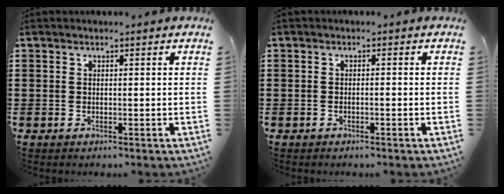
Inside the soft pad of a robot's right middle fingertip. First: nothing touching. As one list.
[{"total": 0.7, "force": [-0.5, 0.0, 0.4], "torque": [-0.010, -0.002, -0.009]}]